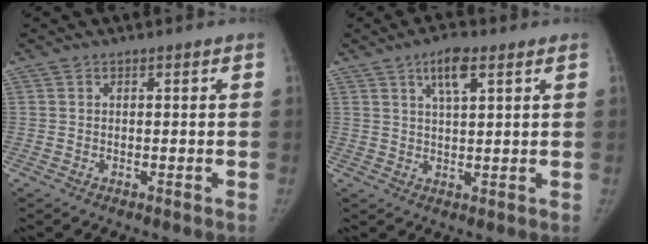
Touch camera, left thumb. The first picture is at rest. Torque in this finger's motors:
{"motor_torque": [0.06, -0.01, 0.78, -0.49, 0.16]}